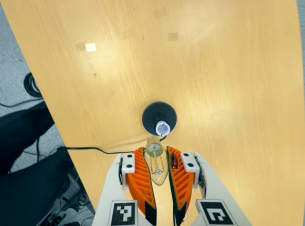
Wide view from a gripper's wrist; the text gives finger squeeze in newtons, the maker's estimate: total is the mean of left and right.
{"total": 20.8, "left": 25.6, "right": 16.0}